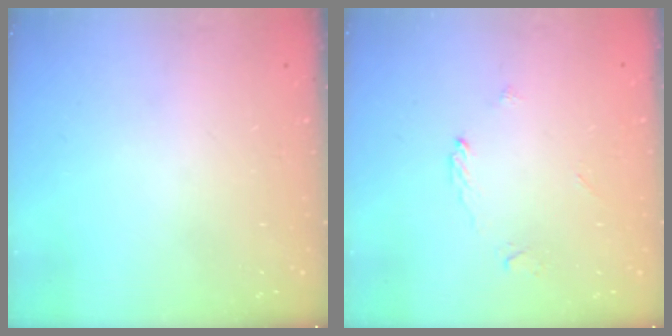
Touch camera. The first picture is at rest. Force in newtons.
{"total": 2.2, "press": 2.2, "slide": 0.3}